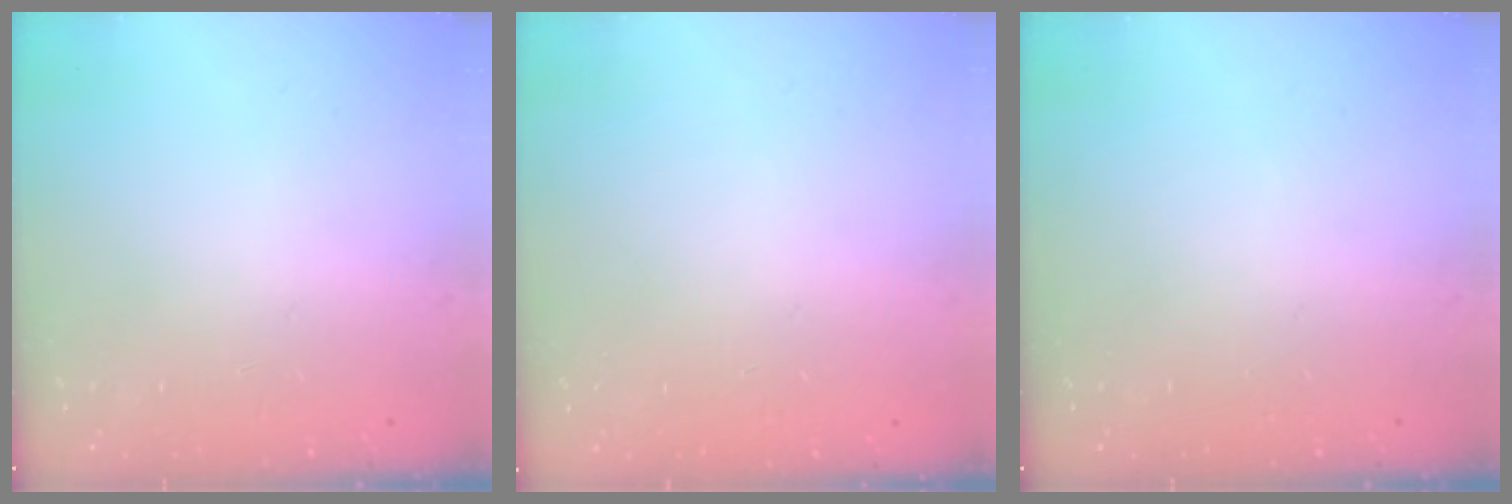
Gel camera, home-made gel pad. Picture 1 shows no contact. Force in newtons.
{"total": 0.0}
{"total": 0.0}